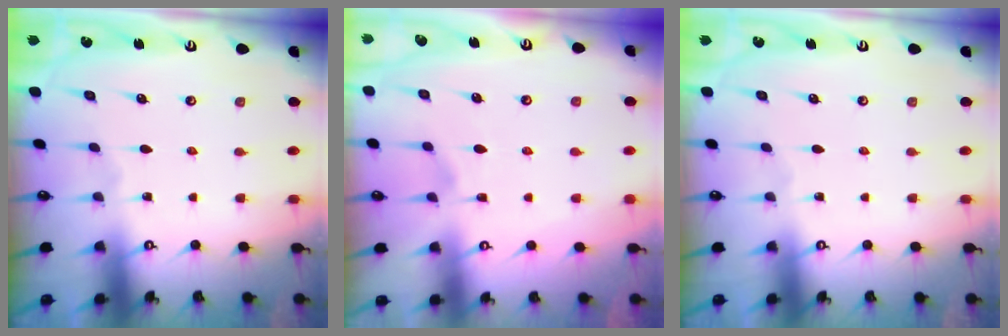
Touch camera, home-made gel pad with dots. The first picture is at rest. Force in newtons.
{"total": 2.9, "press": 2.7, "slide": 1.1}
{"total": 0.0}